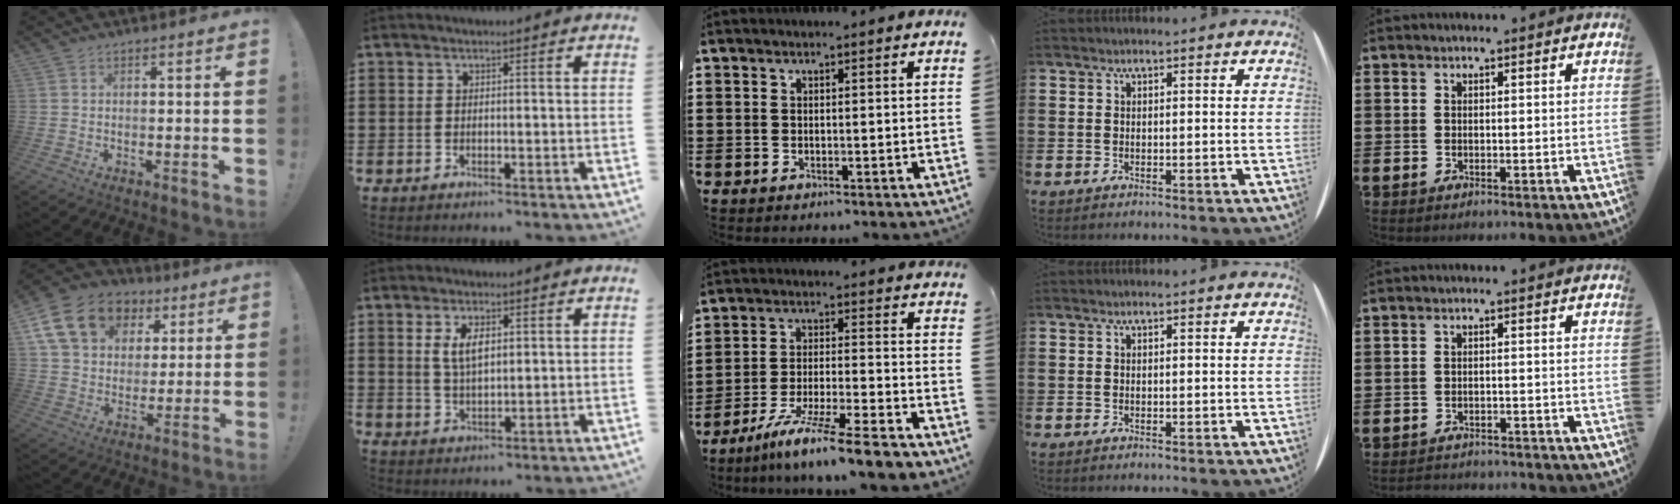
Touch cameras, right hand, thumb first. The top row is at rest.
{"thumb": {"total": 18.8, "force": [8.0, 14.0, 9.6], "torque": [-0.142, -0.027, 0.158]}, "index": {"total": 4.4, "force": [1.4, 1.9, 3.7], "torque": [-0.078, 0.006, 0.023]}, "middle": {"total": 9.7, "force": [-8.2, -0.5, 5.2], "torque": [-0.093, 0.000, -0.158]}, "little": {"total": 1.7, "force": [-1.7, 0.0, -0.2], "torque": [-0.002, 0.003, -0.038]}}